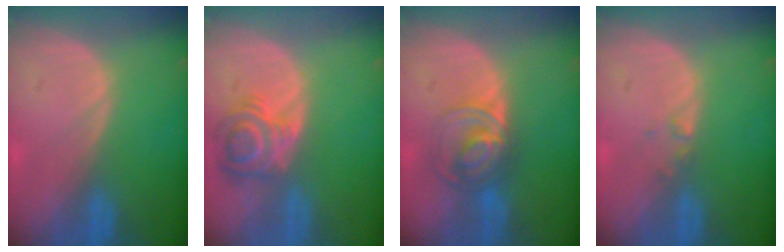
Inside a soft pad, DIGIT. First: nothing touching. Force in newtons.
{"total": 5.8, "press": 5.8, "slide": 0.3}
{"total": 7.2, "press": 6.1, "slide": 3.9}
{"total": 0.9, "press": 0.9, "slide": 0.1}